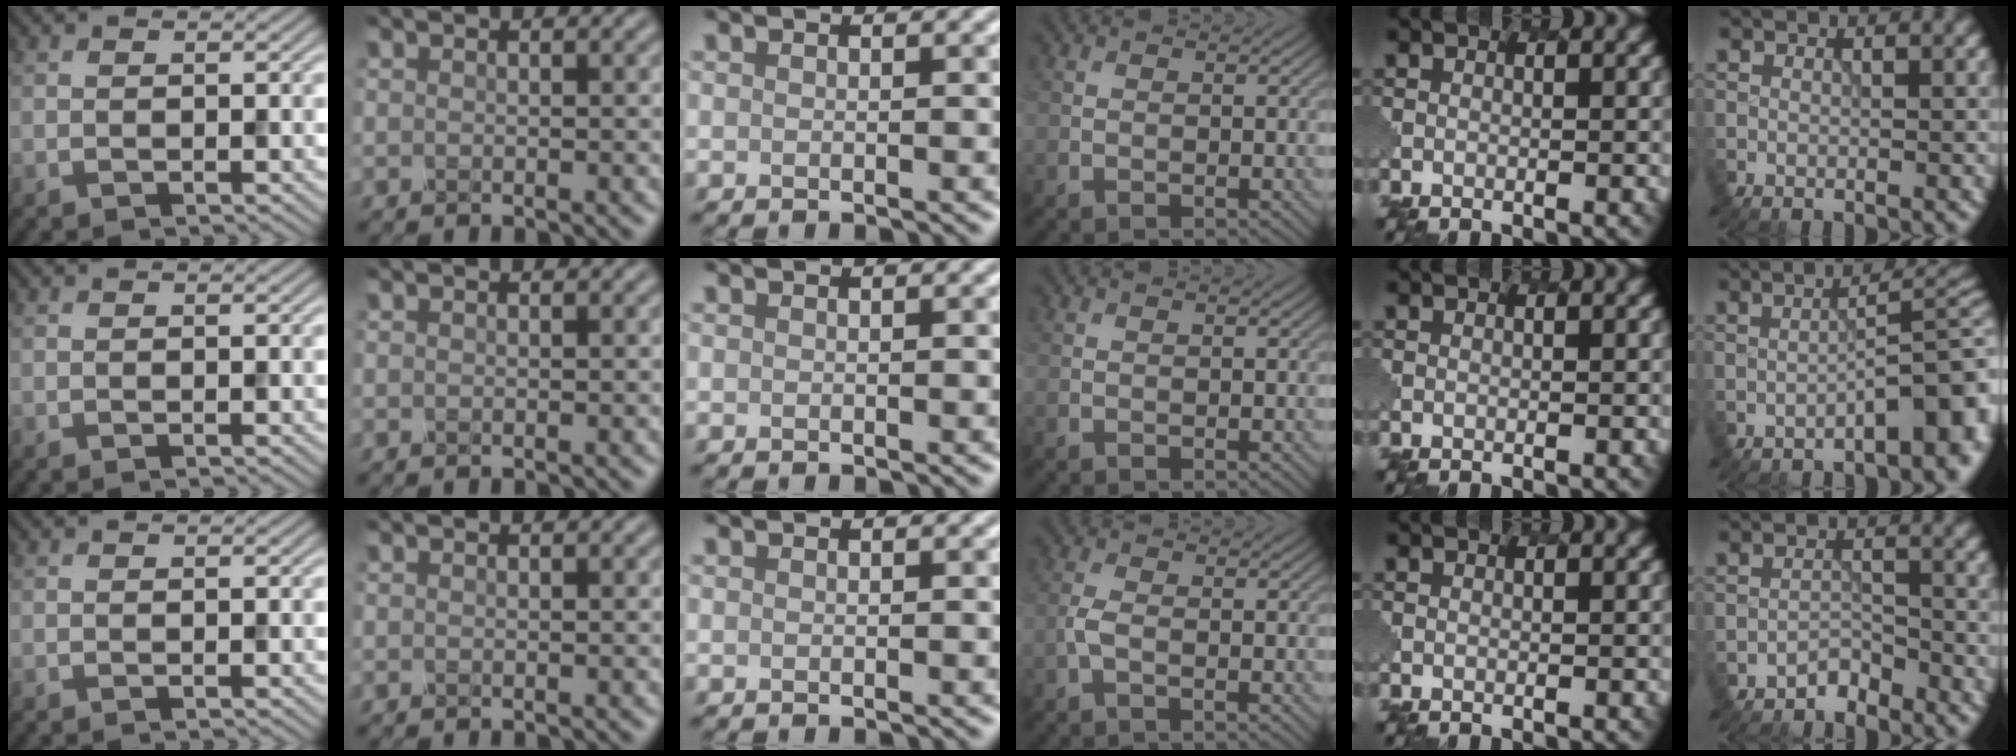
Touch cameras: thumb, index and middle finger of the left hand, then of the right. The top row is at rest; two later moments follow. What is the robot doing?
{"motion": "dispense", "object": "dispenser bottle"}